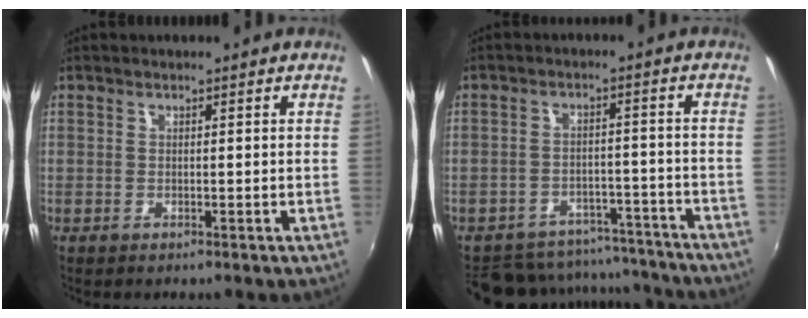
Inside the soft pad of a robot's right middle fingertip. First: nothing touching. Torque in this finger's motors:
{"motor_torque": [0.79, -1.34, -0.08, -0.01]}